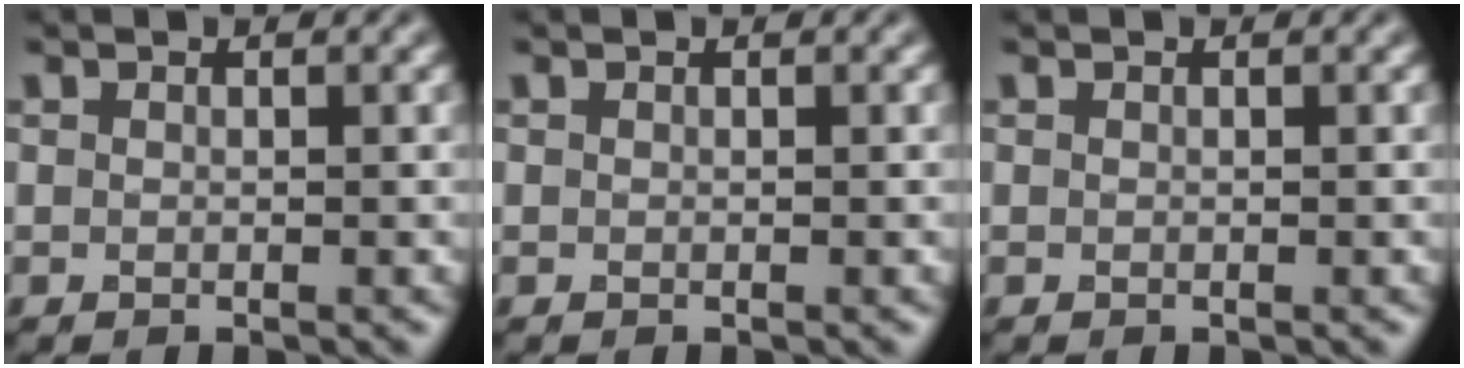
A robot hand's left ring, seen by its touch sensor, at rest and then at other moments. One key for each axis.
{"total": 0.0}
{"total": 0.0}